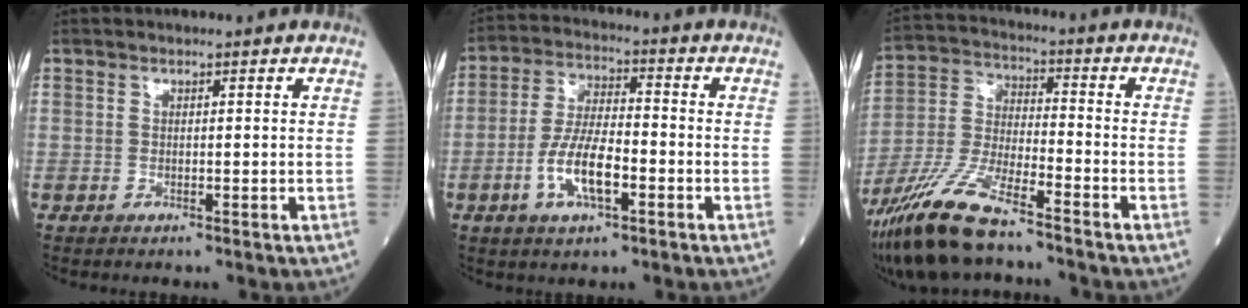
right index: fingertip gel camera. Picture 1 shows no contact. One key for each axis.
{"total": 8.9, "fx": -3.1, "fy": 2.8, "fz": 7.9, "tx": -0.158, "ty": 0.003, "tz": -0.058}
{"total": 14.1, "fx": -10.7, "fy": 2.5, "fz": 8.9, "tx": -0.192, "ty": -0.023, "tz": -0.200}